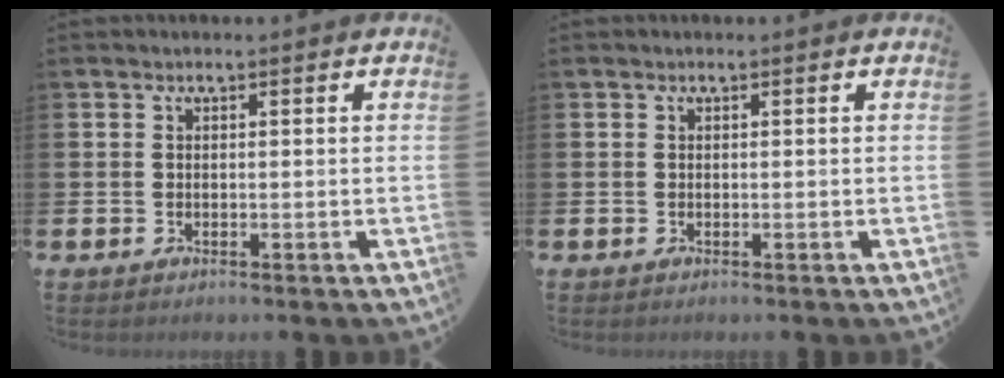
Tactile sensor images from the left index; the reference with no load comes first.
{"total": 0.0}